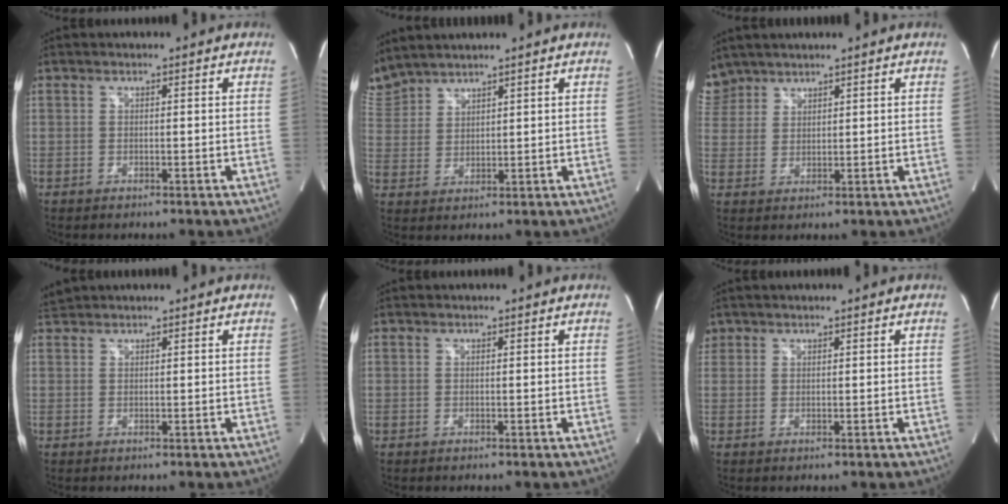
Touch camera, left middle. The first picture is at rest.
{"total": 6.2, "force": [6.1, 1.1, 0.9], "torque": [-0.037, 0.022, 0.130]}
{"total": 5.4, "force": [4.7, 2.7, 0.0], "torque": [-0.004, 0.013, 0.104]}
{"total": 1.5, "force": [1.5, 0.0, -0.2], "torque": [-0.008, 0.011, 0.035]}
{"total": 0.0}
{"total": 1.8, "force": [1.1, 1.4, 0.1], "torque": [0.002, 0.013, 0.021]}